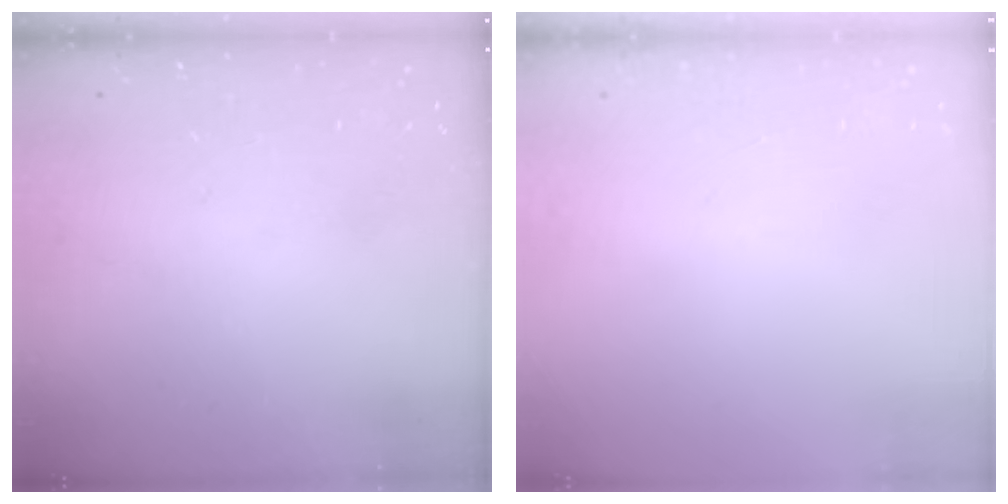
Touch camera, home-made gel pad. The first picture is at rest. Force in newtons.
{"total": 2.7, "press": 2.6, "slide": 0.8}